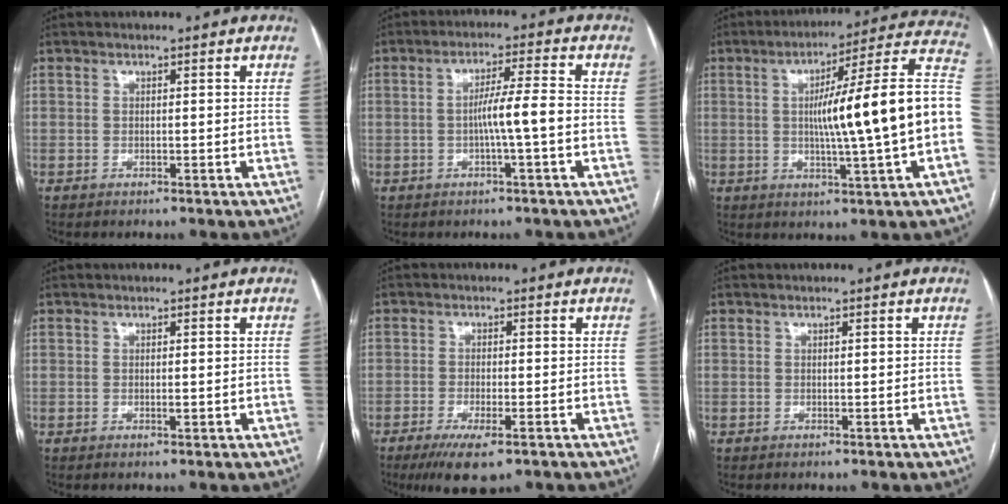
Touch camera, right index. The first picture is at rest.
{"total": 5.5, "force": [-1.2, -0.6, 5.3], "torque": [-0.089, 0.008, -0.020]}
{"total": 20.0, "force": [-0.6, -0.6, 19.9], "torque": [-0.253, 0.028, -0.014]}
{"total": 1.0, "force": [0.0, 0.3, 0.9], "torque": [-0.016, -0.003, 0.001]}
{"total": 6.4, "force": [-3.9, 1.3, 4.9], "torque": [-0.085, -0.016, -0.061]}
{"total": 0.0}